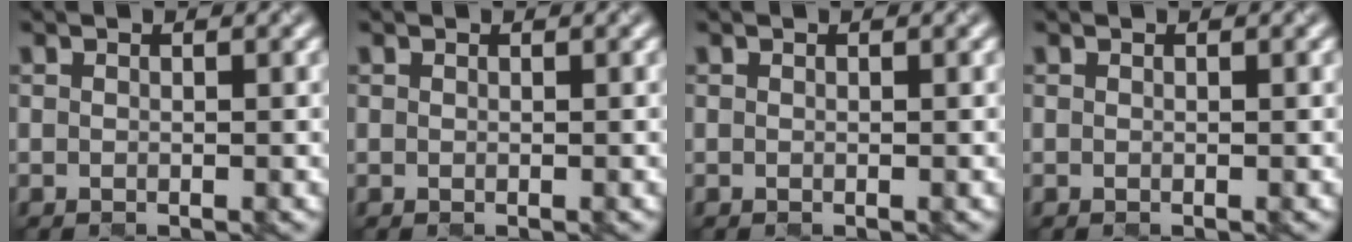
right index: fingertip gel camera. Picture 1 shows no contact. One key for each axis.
{"total": 0.6, "fx": -0.1, "fy": -0.3, "fz": -0.5, "tx": -0.001, "ty": 0.002, "tz": 0.005}
{"total": 0.0}
{"total": 0.0}